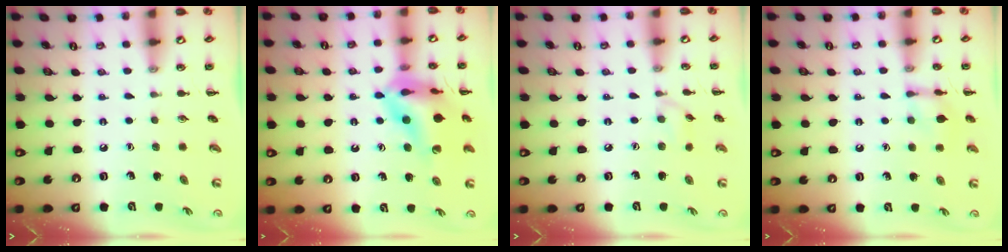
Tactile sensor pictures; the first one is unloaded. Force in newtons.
{"total": 16.9, "press": 16.6, "slide": 3.3}
{"total": 4.4, "press": 4.3, "slide": 0.9}
{"total": 8.6, "press": 8.6, "slide": 0.4}